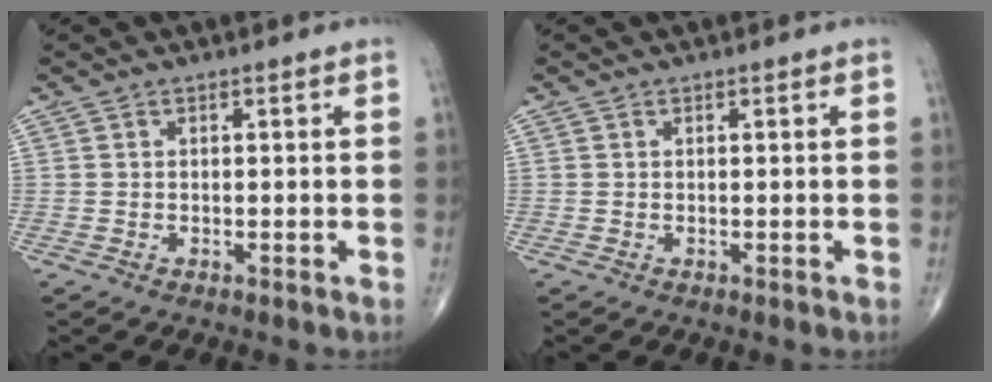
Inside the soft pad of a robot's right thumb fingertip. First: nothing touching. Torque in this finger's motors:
{"motor_torque": [0.13, 0.03, 0.08, 0.15, -0.02]}